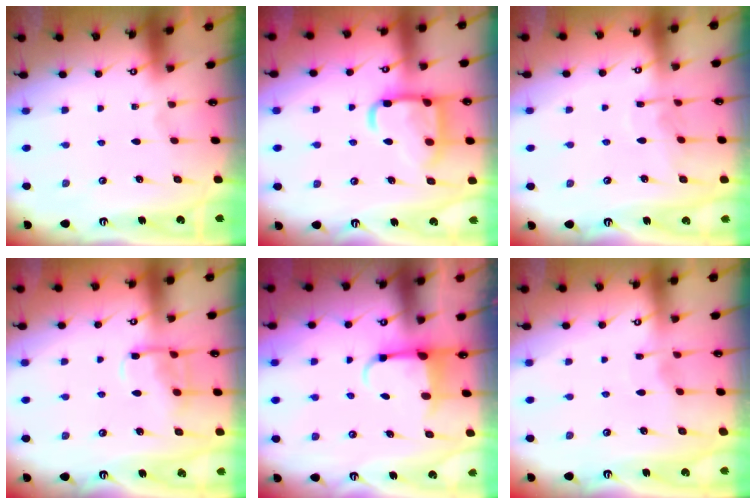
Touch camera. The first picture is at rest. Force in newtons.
{"total": 15.9, "press": 15.8, "slide": 1.6}
{"total": 7.4, "press": 7.4, "slide": 0.0}
{"total": 9.4, "press": 9.3, "slide": 0.9}
{"total": 5.3, "press": 5.2, "slide": 1.1}
{"total": 3.2, "press": 3.1, "slide": 0.5}